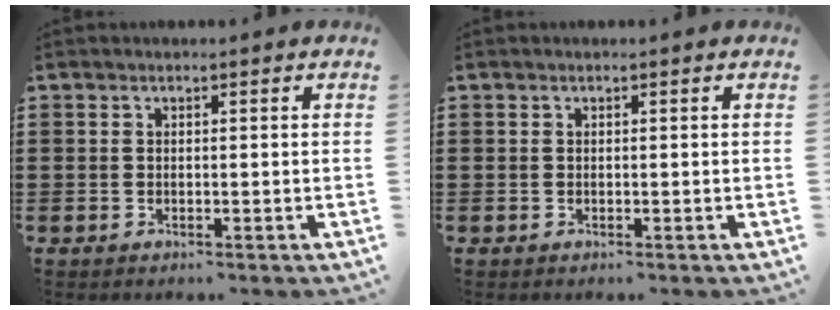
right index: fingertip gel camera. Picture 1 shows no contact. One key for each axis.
{"total": 0.0}